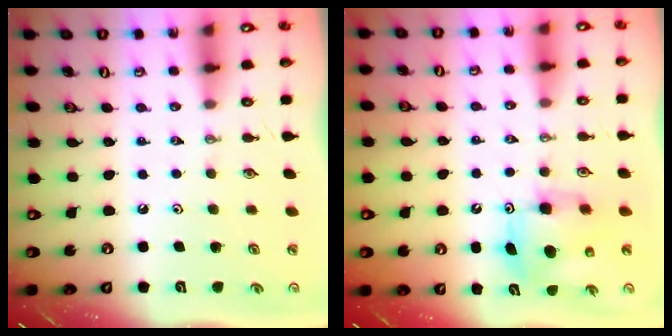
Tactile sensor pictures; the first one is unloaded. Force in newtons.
{"total": 7.9, "press": 7.9, "slide": 0.2}